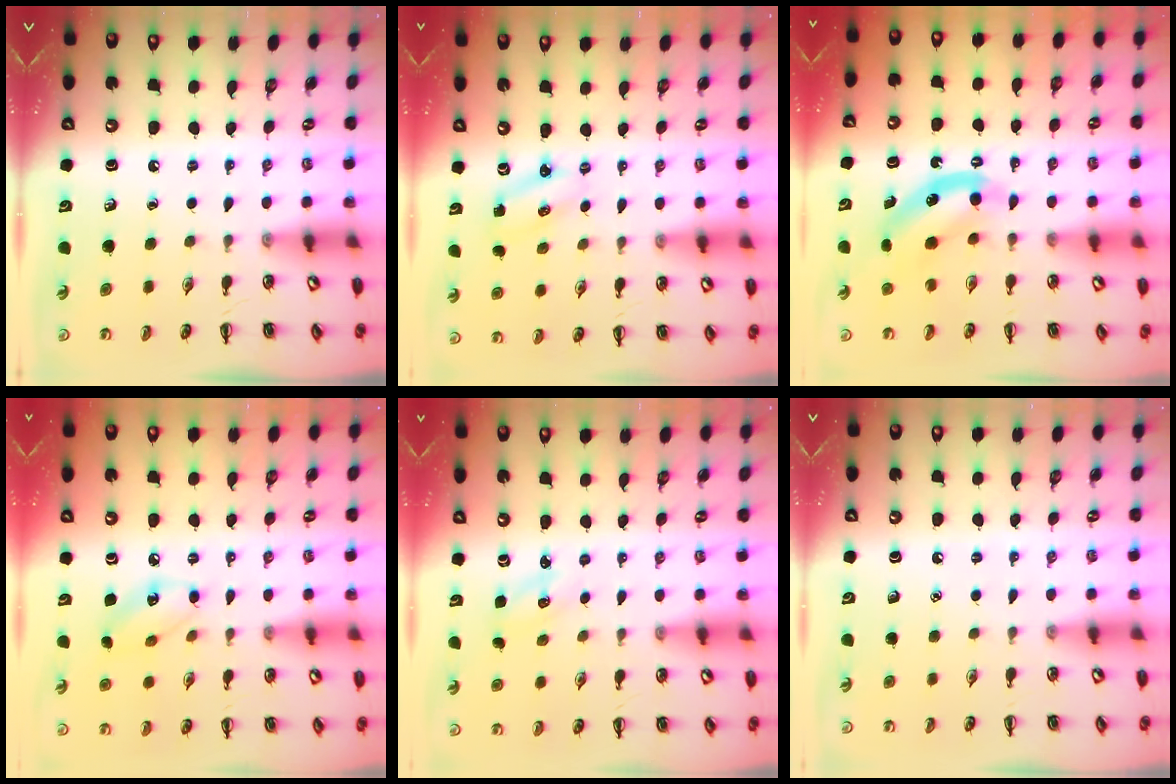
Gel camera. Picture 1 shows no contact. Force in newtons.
{"total": 2.4, "press": 2.3, "slide": 0.6}
{"total": 6.6, "press": 6.5, "slide": 1.0}
{"total": 7.4, "press": 7.4, "slide": 0.6}
{"total": 1.8, "press": 1.7, "slide": 0.5}
{"total": 1.5, "press": 1.4, "slide": 0.1}